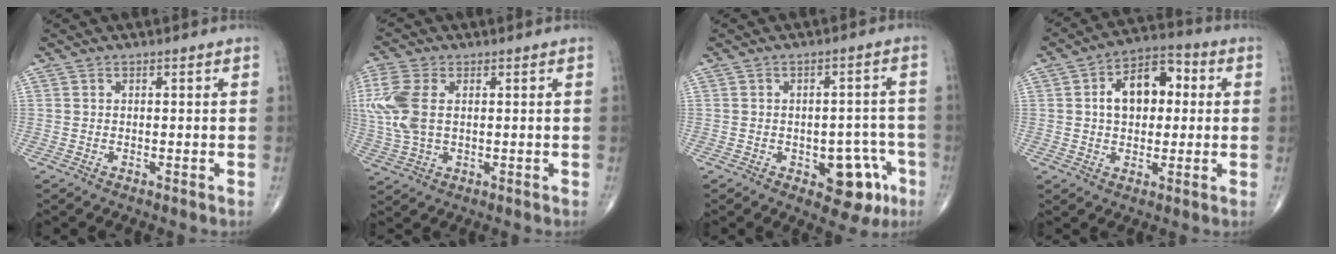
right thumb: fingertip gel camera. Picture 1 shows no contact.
{"total": 10.2, "force": [1.6, 6.2, 7.9], "torque": [-0.212, 0.009, 0.034]}
{"total": 9.1, "force": [-3.8, 5.1, 6.5], "torque": [-0.043, 0.027, -0.040]}
{"total": 11.7, "force": [1.8, 7.5, 8.8], "torque": [-0.114, 0.024, 0.021]}